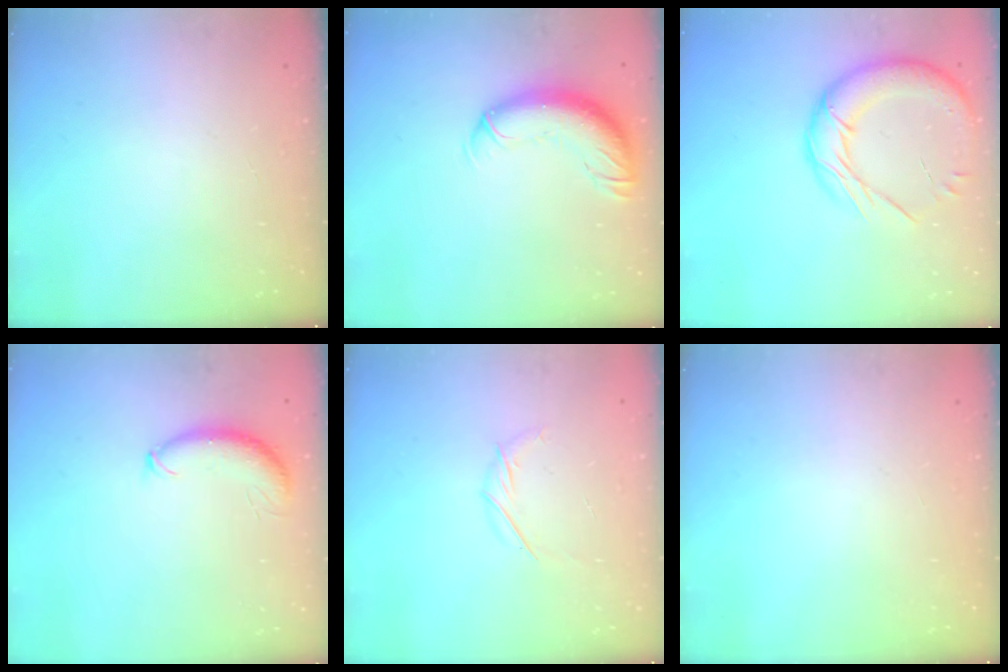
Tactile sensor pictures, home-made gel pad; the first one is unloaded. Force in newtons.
{"total": 13.1, "press": 12.8, "slide": 2.9}
{"total": 16.6, "press": 16.4, "slide": 2.3}
{"total": 8.7, "press": 8.6, "slide": 1.2}
{"total": 4.8, "press": 4.7, "slide": 1.1}
{"total": 0.0}